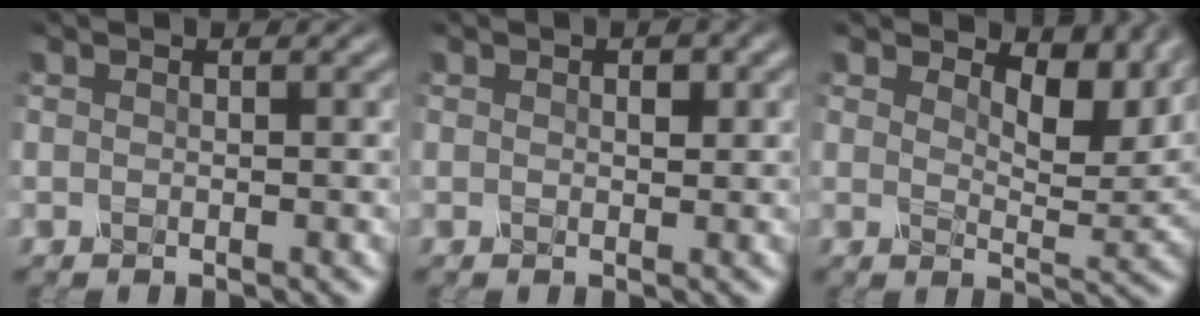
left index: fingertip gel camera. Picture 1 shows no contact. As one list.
[{"total": 1.1, "force": [0.2, 0.7, 0.9], "torque": [-0.012, -0.002, 0.005]}, {"total": 6.9, "force": [4.0, 3.1, 4.7], "torque": [-0.068, -0.003, 0.058]}]